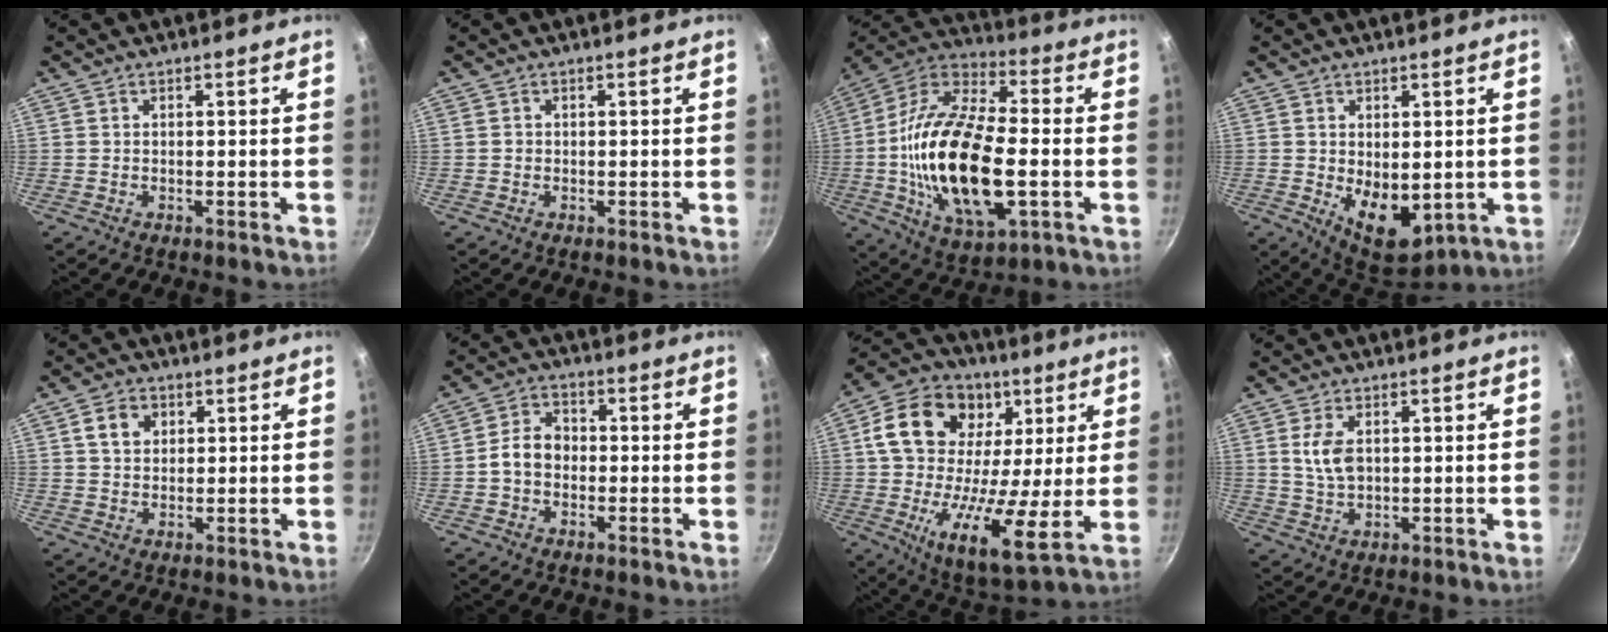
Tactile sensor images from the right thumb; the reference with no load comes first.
{"total": 0.6, "force": [0.0, 0.6, 0.1], "torque": [0.000, 0.002, -0.002]}
{"total": 25.5, "force": [-3.0, 12.0, 22.3], "torque": [-0.427, 0.022, -0.062]}
{"total": 9.8, "force": [-0.6, 5.8, 7.8], "torque": [-0.093, -0.022, 0.008]}
{"total": 5.0, "force": [1.6, 3.9, 2.5], "torque": [-0.027, 0.004, 0.026]}
{"total": 5.9, "force": [-0.8, 4.6, 3.6], "torque": [-0.041, 0.021, -0.024]}
{"total": 24.1, "force": [5.1, 15.5, 17.7], "torque": [-0.278, -0.019, 0.068]}
{"total": 5.8, "force": [1.2, 3.5, 4.4], "torque": [-0.081, -0.004, 0.025]}